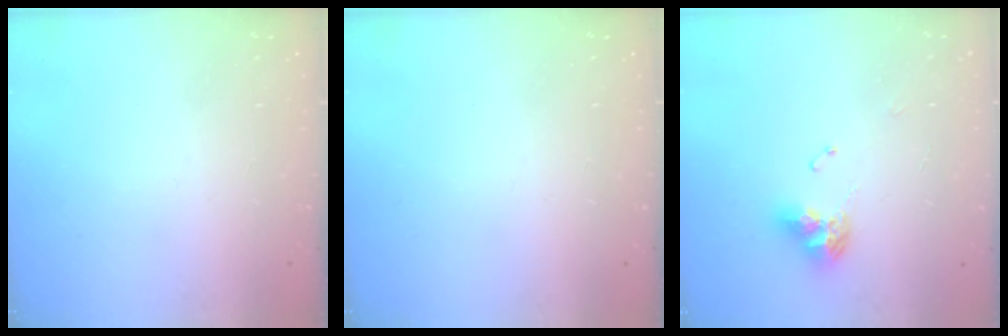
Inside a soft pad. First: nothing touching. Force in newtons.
{"total": 0.0}
{"total": 9.4, "press": 9.4, "slide": 1.1}